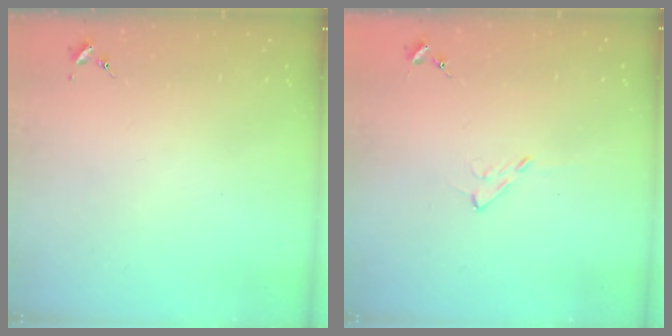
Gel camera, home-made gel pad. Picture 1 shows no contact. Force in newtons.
{"total": 4.9, "press": 4.9, "slide": 0.6}